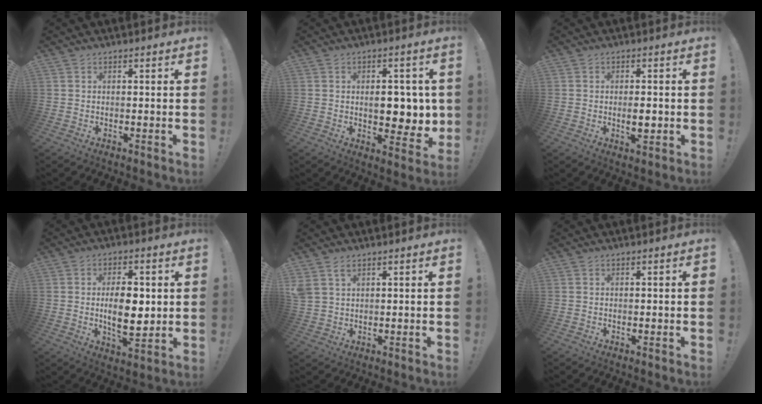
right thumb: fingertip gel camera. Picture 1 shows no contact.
{"total": 8.6, "force": [0.6, 5.4, 6.7], "torque": [-0.077, -0.005, 0.011]}
{"total": 3.7, "force": [-0.6, 1.6, 3.3], "torque": [-0.047, -0.004, -0.014]}
{"total": 11.7, "force": [0.5, 5.8, 10.1], "torque": [-0.157, -0.015, -0.001]}
{"total": 3.8, "force": [2.4, 2.1, 2.1], "torque": [-0.037, -0.009, 0.046]}
{"total": 0.6, "force": [0.1, 0.0, 0.6], "torque": [-0.011, -0.001, 0.002]}